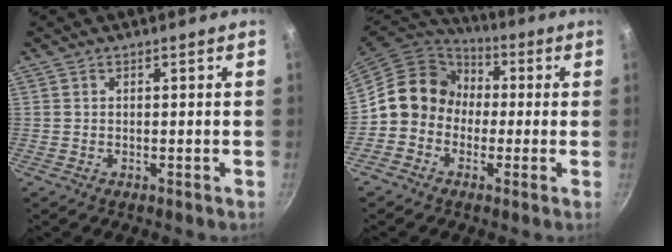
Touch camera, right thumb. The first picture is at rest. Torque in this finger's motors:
{"motor_torque": [1.23, 2.12, 1.10, -1.01, 0.08]}